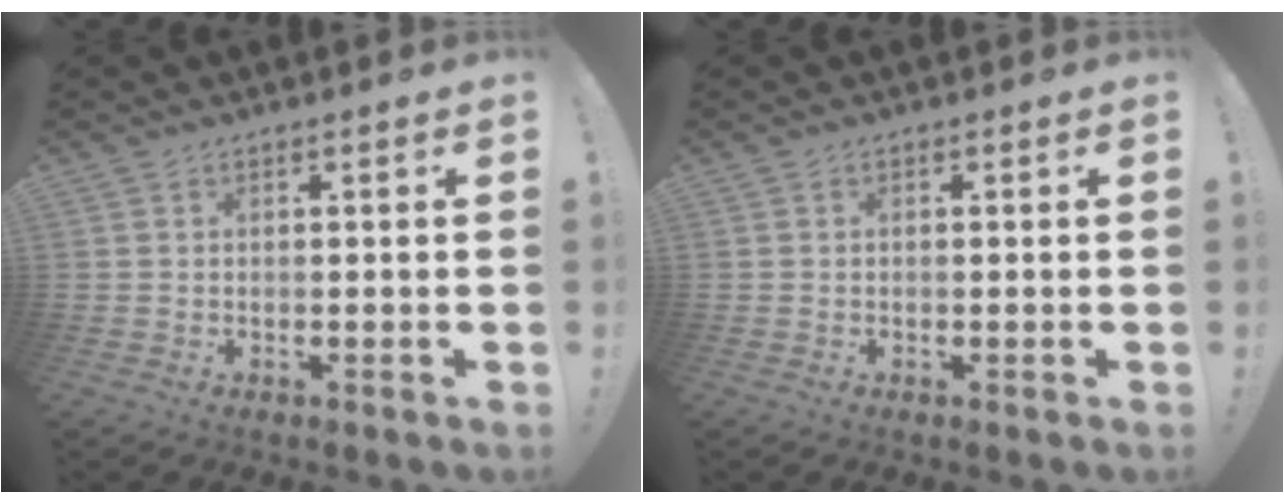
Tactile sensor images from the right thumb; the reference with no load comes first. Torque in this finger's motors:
{"motor_torque": [-0.22, 0.09, -0.09, 0.17, -0.05]}